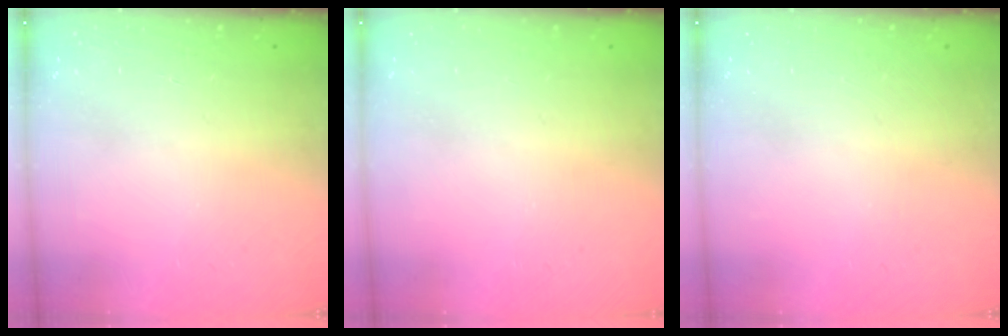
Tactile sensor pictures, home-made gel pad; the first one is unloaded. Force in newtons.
{"total": 0.0}
{"total": 0.0}